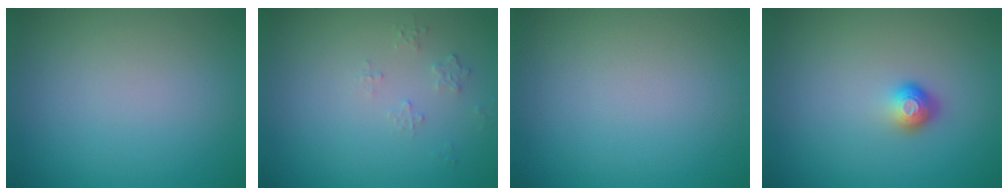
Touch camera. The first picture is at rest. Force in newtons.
{"total": 0.7, "press": 0.5, "slide": 0.5}
{"total": 0.0}
{"total": 1.9, "press": 1.3, "slide": 1.4}